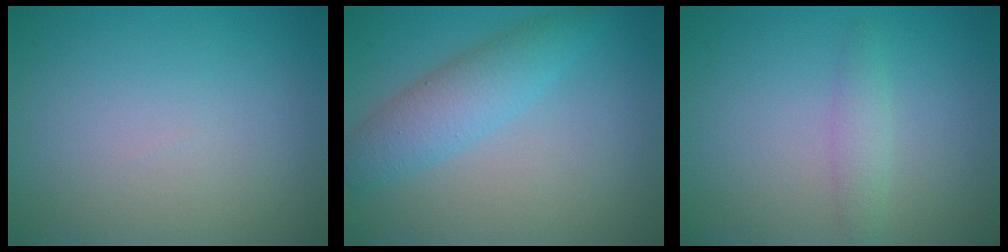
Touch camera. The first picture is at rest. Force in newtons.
{"total": 3.8, "press": 3.8, "slide": 0.0}
{"total": 1.5, "press": 1.5, "slide": 0.0}